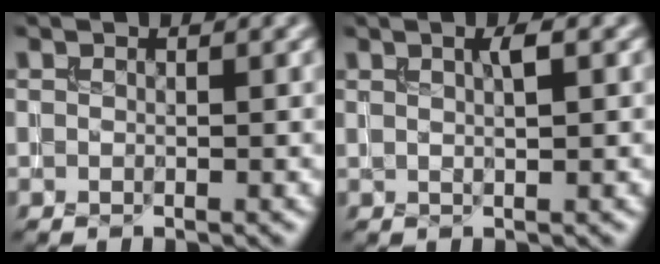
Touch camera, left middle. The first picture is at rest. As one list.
[{"total": 1.6, "force": [0.6, 0.3, 1.5], "torque": [-0.026, 0.000, 0.009]}]